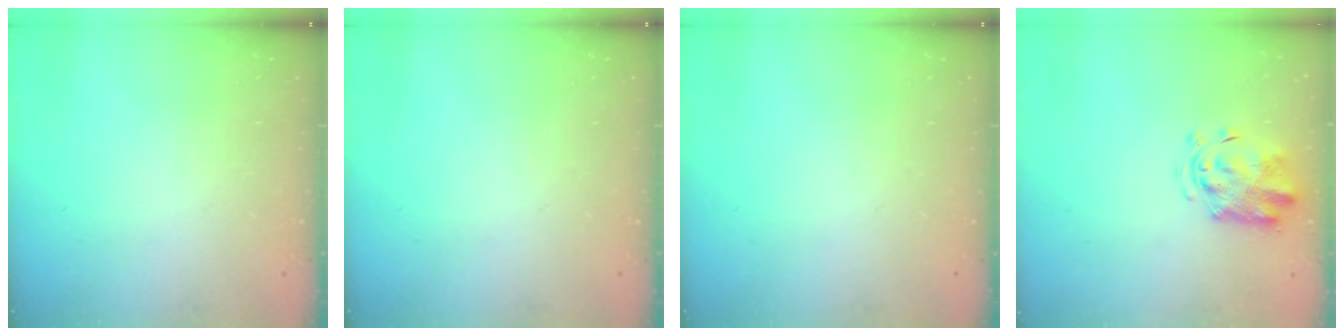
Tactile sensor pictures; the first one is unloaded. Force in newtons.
{"total": 0.0}
{"total": 0.0}
{"total": 3.9, "press": 3.9, "slide": 0.6}